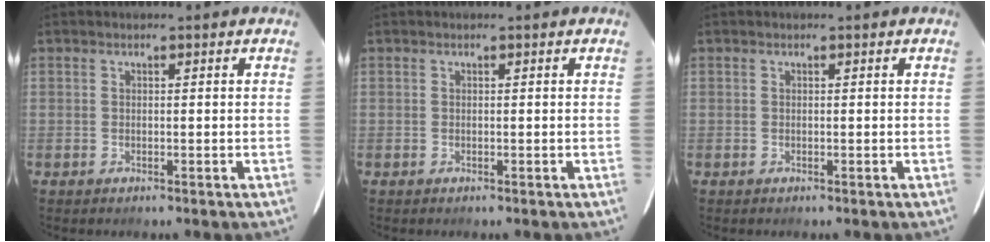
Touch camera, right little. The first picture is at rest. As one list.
[{"total": 0.0}, {"total": 0.0}]